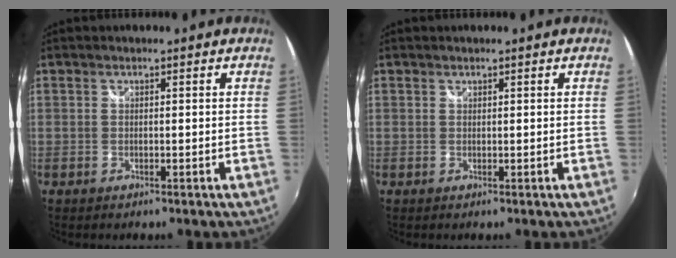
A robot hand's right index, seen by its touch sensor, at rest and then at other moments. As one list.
[{"total": 0.0}]